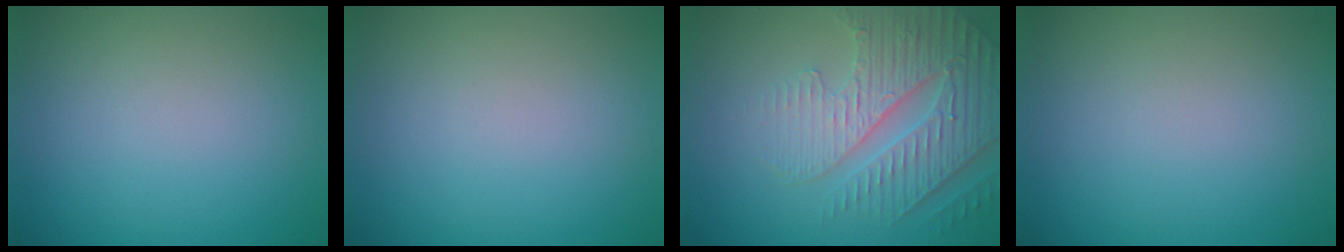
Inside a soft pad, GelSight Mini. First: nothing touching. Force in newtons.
{"total": 0.0}
{"total": 5.1, "press": 4.6, "slide": 2.3}
{"total": 0.0}